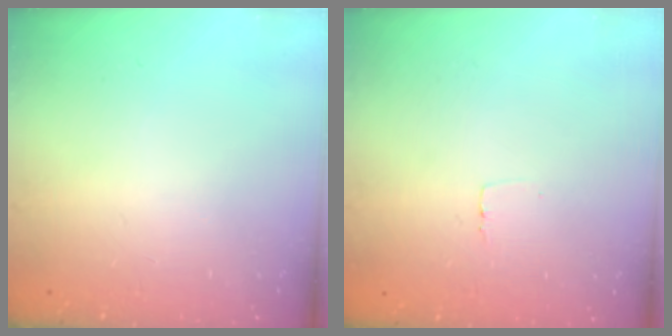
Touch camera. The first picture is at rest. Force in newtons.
{"total": 2.3, "press": 2.3, "slide": 0.1}